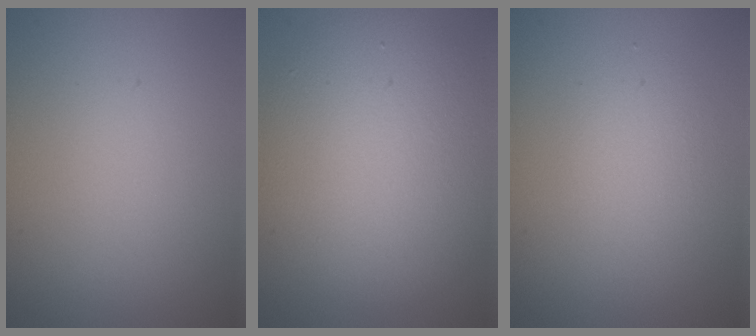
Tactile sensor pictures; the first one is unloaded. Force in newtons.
{"total": 7.7, "press": 7.7, "slide": 0.4}
{"total": 1.8, "press": 1.8, "slide": 0.1}